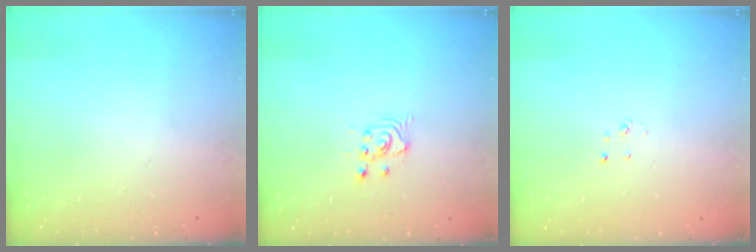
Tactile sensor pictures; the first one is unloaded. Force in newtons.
{"total": 2.7, "press": 2.7, "slide": 0.2}
{"total": 2.0, "press": 2.0, "slide": 0.2}